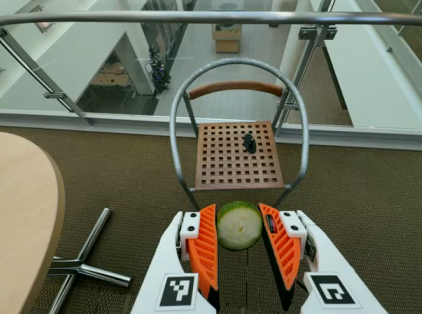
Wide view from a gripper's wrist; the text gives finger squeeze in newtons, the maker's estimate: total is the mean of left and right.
{"total": 9.0, "left": 9.2, "right": 8.7}